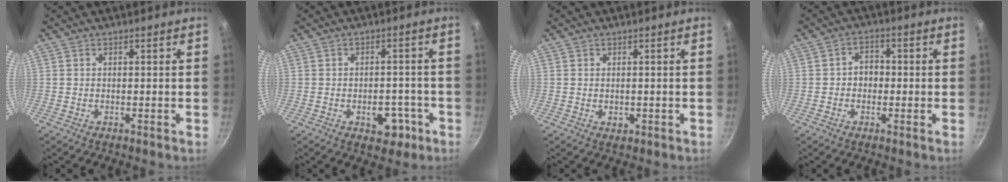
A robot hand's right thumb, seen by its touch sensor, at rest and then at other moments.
{"total": 8.4, "force": [-3.3, 5.2, 5.7], "torque": [-0.042, 0.021, -0.037]}
{"total": 1.4, "force": [-0.2, 1.0, 0.9], "torque": [-0.012, -0.001, -0.002]}
{"total": 3.7, "force": [-0.5, 3.0, 2.1], "torque": [-0.008, 0.011, -0.011]}